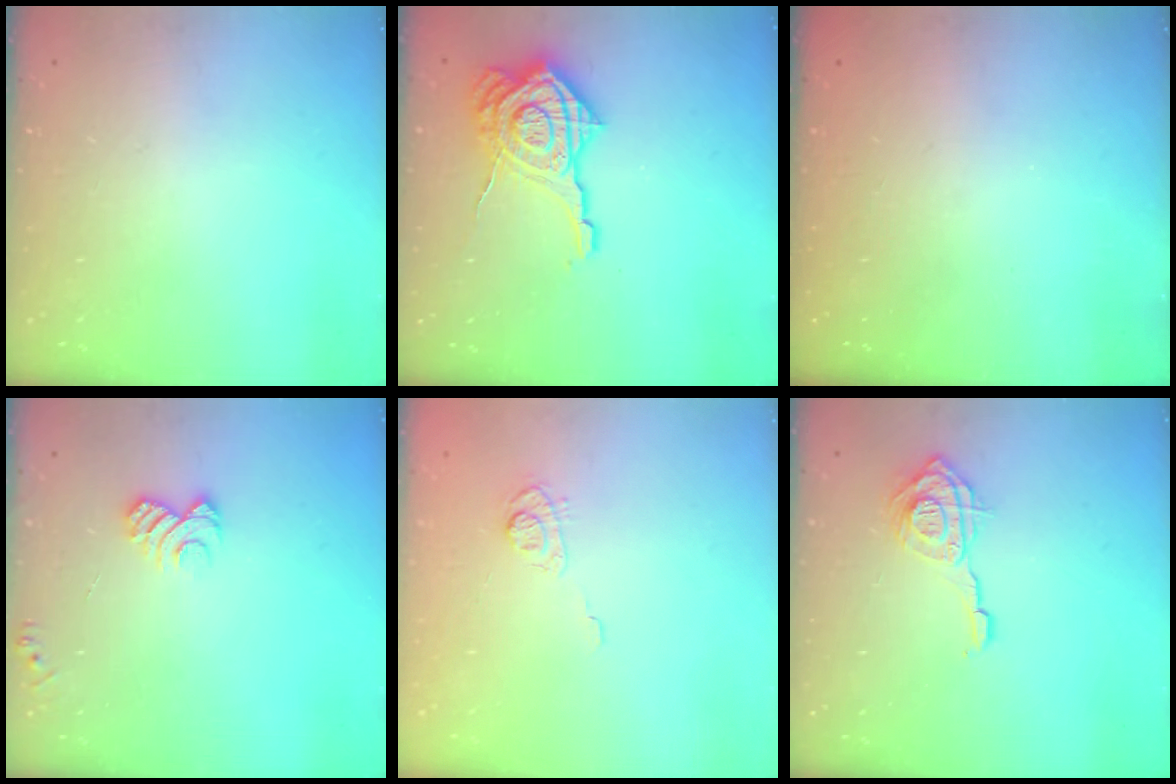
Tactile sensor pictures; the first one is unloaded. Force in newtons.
{"total": 18.1, "press": 18.0, "slide": 1.6}
{"total": 2.4, "press": 2.2, "slide": 0.8}
{"total": 6.3, "press": 6.3, "slide": 0.6}
{"total": 8.5, "press": 8.4, "slide": 1.5}
{"total": 11.7, "press": 11.7, "slide": 1.1}